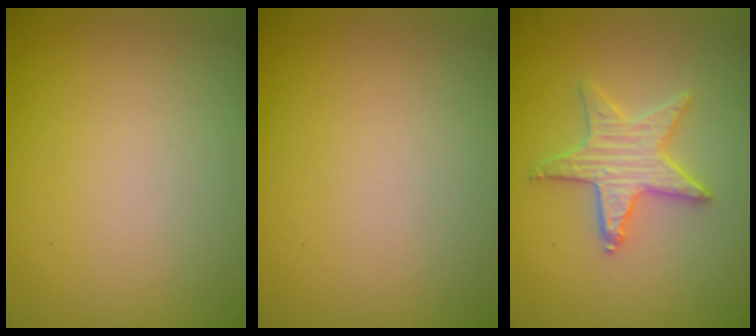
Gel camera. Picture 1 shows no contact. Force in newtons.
{"total": 0.0}
{"total": 3.5, "press": 3.3, "slide": 1.0}